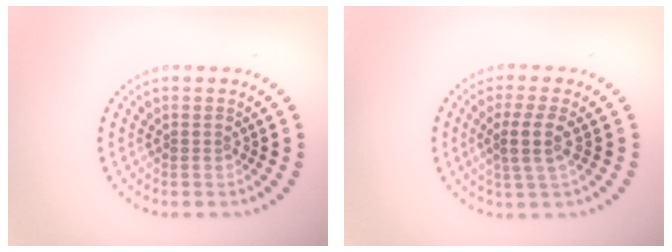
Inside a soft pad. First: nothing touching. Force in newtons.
{"total": 2.5, "press": 2.0, "slide": 1.6}